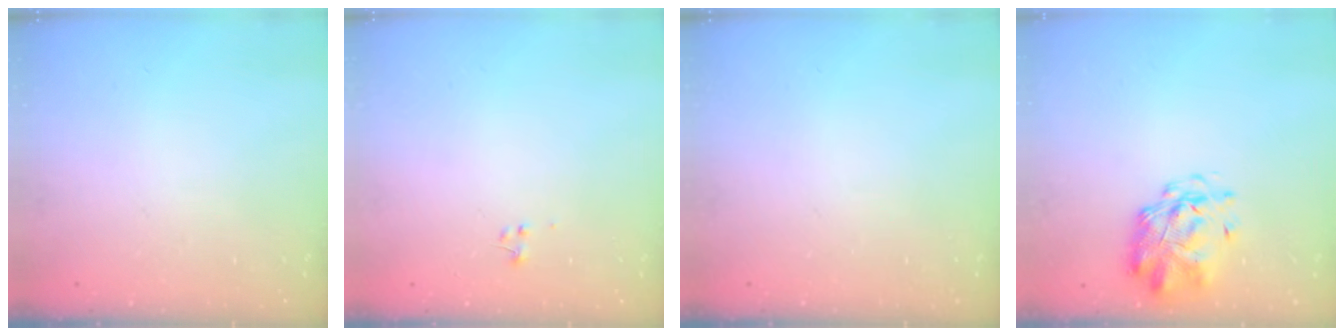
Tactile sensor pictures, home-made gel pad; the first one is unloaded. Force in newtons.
{"total": 0.0}
{"total": 0.0}
{"total": 2.8, "press": 2.7, "slide": 0.8}